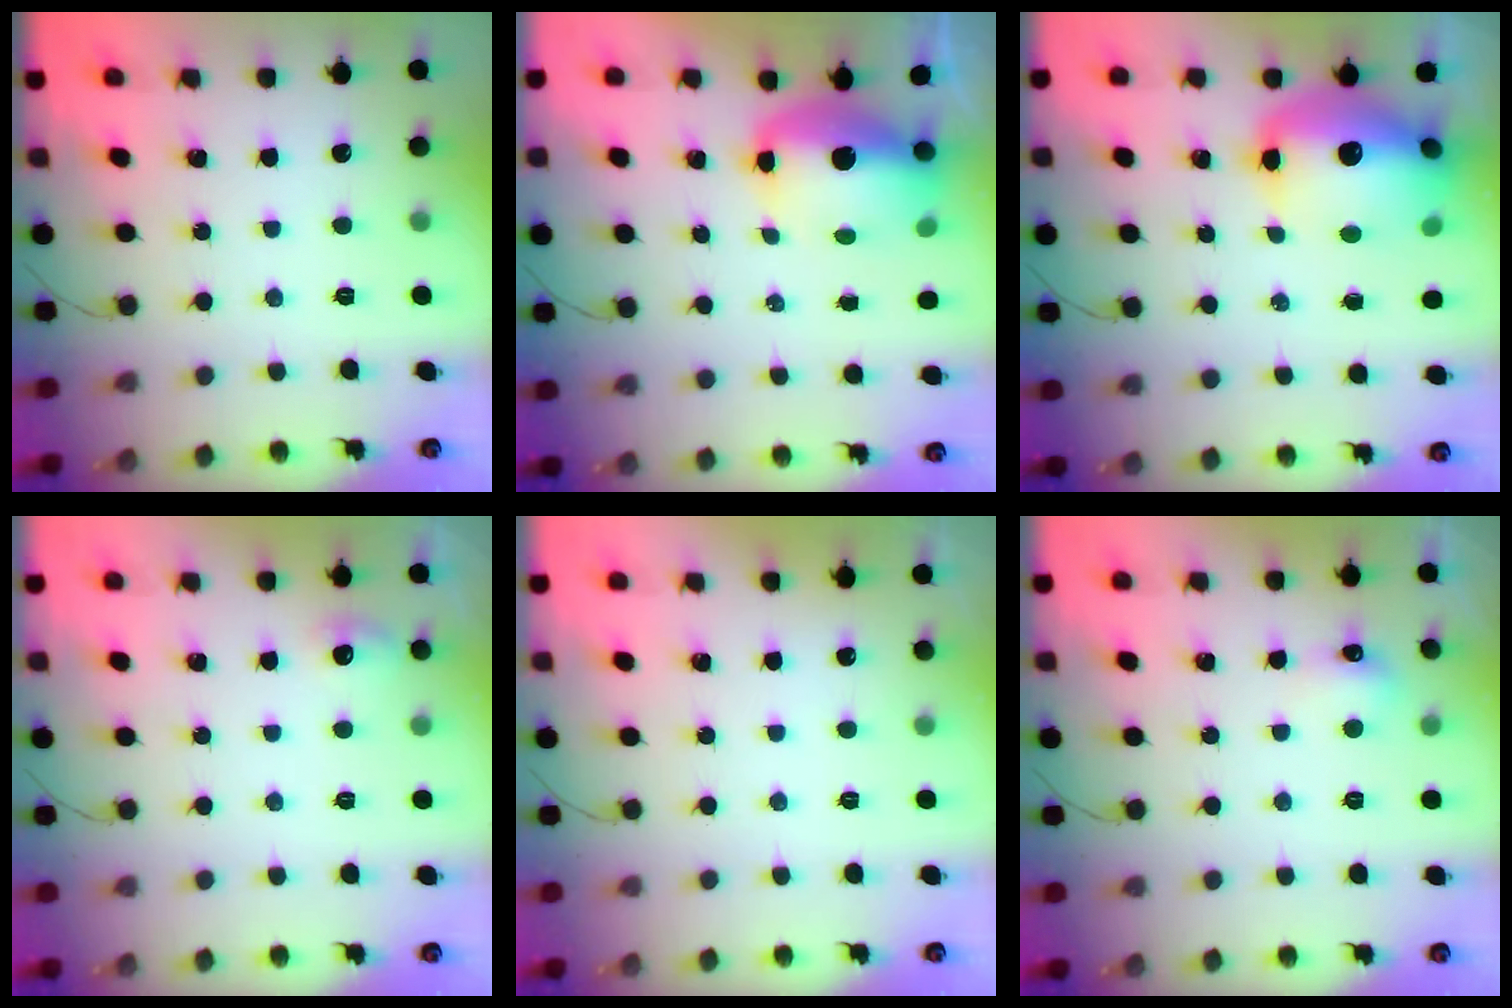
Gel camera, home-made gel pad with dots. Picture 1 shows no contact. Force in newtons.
{"total": 12.2, "press": 11.9, "slide": 2.7}
{"total": 17.0, "press": 16.6, "slide": 3.9}
{"total": 7.5, "press": 5.3, "slide": 5.3}
{"total": 10.1, "press": 1.0, "slide": 10.0}
{"total": 5.4, "press": 5.2, "slide": 1.5}